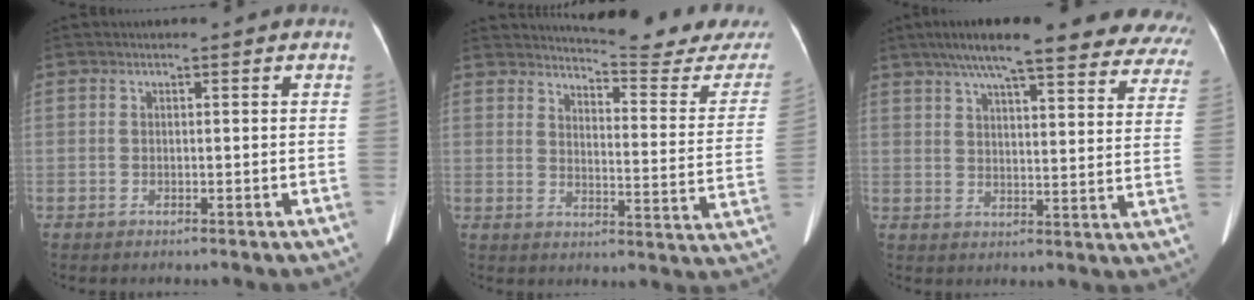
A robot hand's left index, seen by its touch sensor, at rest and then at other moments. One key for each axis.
{"total": 19.2, "fx": 18.6, "fy": 0.0, "fz": 4.5, "tx": -0.067, "ty": -0.122, "tz": 0.213}
{"total": 27.6, "fx": 23.2, "fy": 4.9, "fz": 14.3, "tx": -0.196, "ty": -0.009, "tz": 0.274}